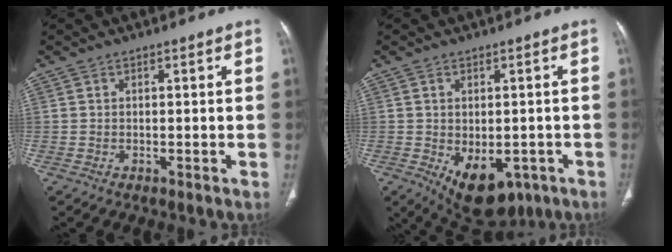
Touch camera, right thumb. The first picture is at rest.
{"total": 11.5, "force": [-4.2, 6.9, 8.2], "torque": [-0.105, 0.003, -0.041]}